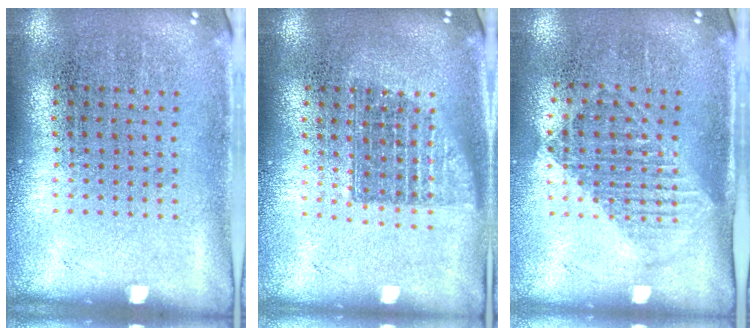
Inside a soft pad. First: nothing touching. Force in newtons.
{"total": 1.4, "press": 1.2, "slide": 0.8}
{"total": 1.2, "press": 1.1, "slide": 0.6}